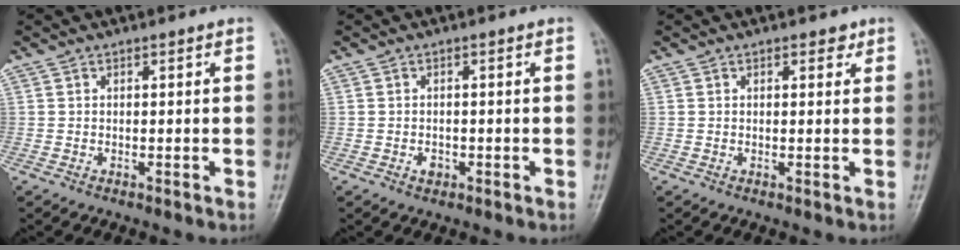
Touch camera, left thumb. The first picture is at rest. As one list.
[{"total": 1.4, "force": [-0.6, 1.1, 0.7], "torque": [-0.007, 0.003, -0.009]}, {"total": 1.7, "force": [1.0, 1.0, 0.9], "torque": [0.001, -0.003, 0.010]}]